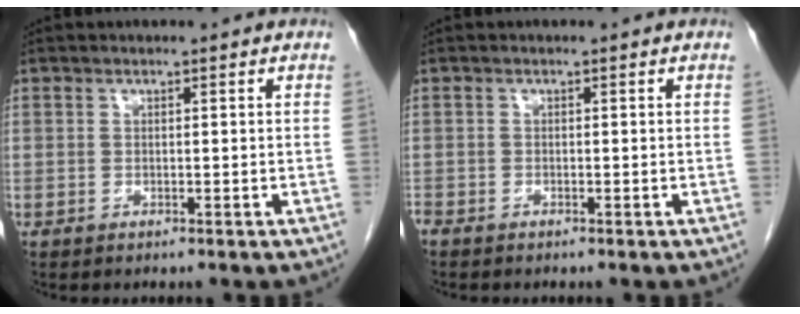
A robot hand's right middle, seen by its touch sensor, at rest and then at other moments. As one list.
[{"total": 1.0, "force": [-1.0, 0.3, 0.2], "torque": [-0.013, -0.004, -0.021]}]